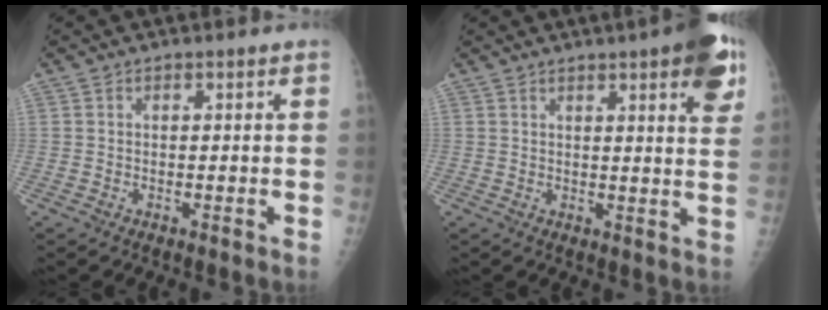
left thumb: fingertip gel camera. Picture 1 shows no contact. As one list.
[{"total": 11.0, "force": [5.6, 2.5, 9.2], "torque": [-0.092, -0.017, 0.063]}]